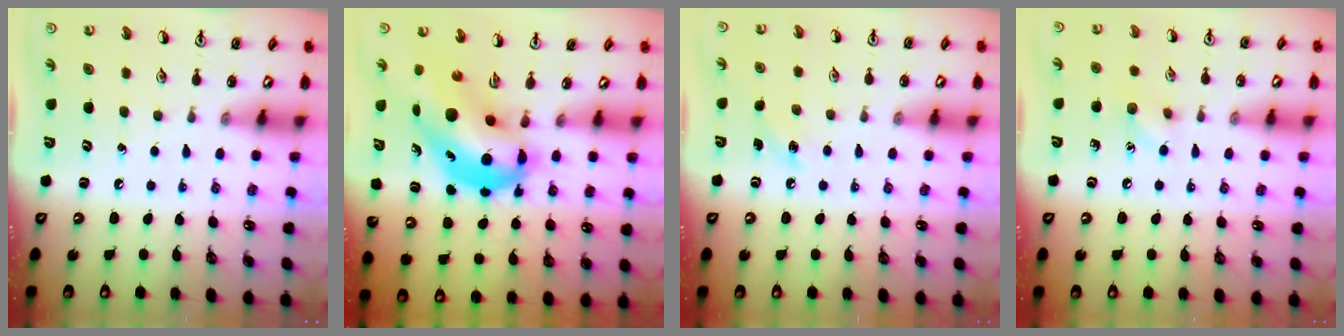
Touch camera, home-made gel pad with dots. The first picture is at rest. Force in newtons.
{"total": 9.6, "press": 9.2, "slide": 2.7}
{"total": 4.0, "press": 3.8, "slide": 1.5}
{"total": 5.9, "press": 5.7, "slide": 1.8}